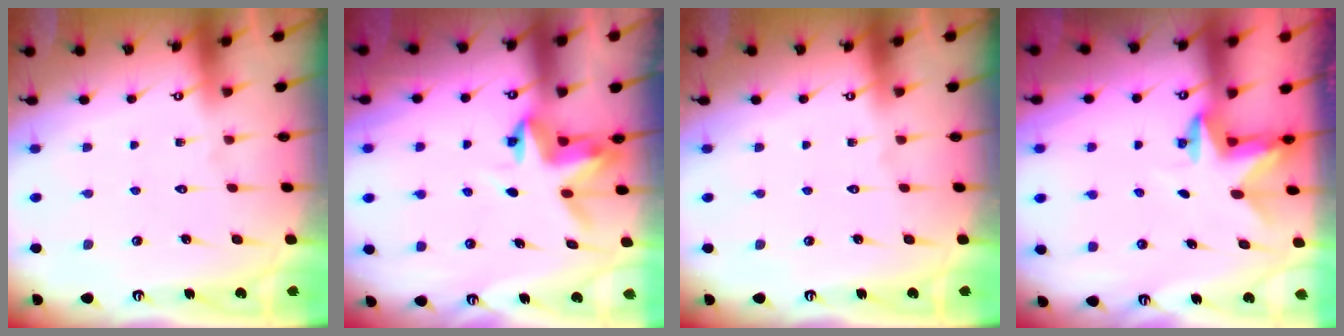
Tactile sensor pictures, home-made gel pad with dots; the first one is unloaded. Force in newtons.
{"total": 3.8, "press": 3.8, "slide": 0.1}
{"total": 0.0}
{"total": 2.6, "press": 2.5, "slide": 0.4}